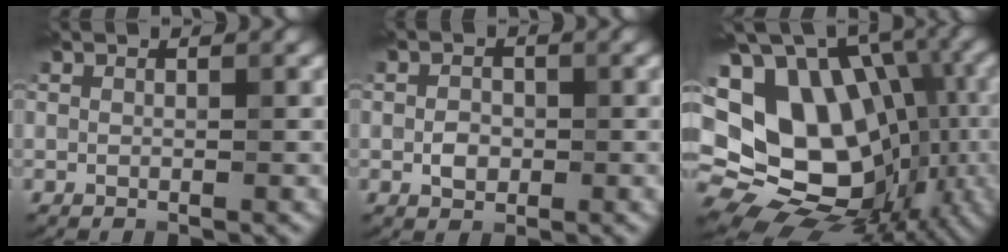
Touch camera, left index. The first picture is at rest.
{"total": 1.8, "force": [-0.4, 1.4, 1.1], "torque": [-0.020, -0.001, -0.011]}
{"total": 19.4, "force": [0.0, 14.4, 13.0], "torque": [-0.205, 0.024, 0.015]}